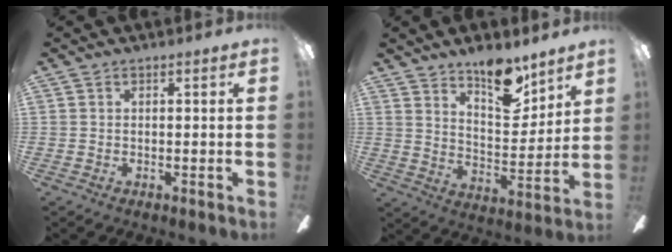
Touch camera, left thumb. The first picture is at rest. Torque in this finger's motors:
{"motor_torque": [1.77, 1.07, 1.56, -1.21, 0.06]}